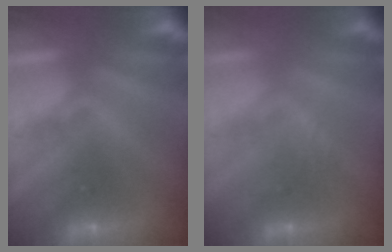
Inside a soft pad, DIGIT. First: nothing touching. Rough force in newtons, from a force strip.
{"total": 1.3}